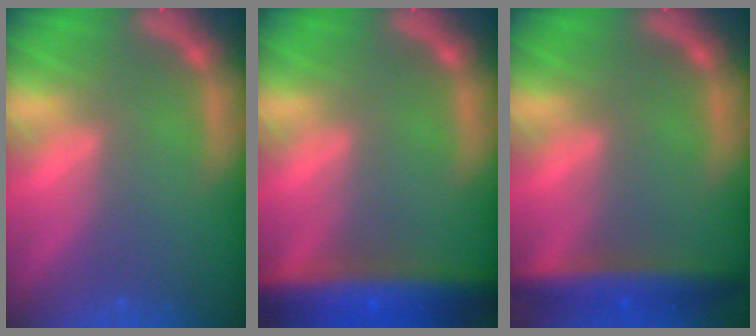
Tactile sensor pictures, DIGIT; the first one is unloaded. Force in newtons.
{"total": 9.5}
{"total": 5.5}